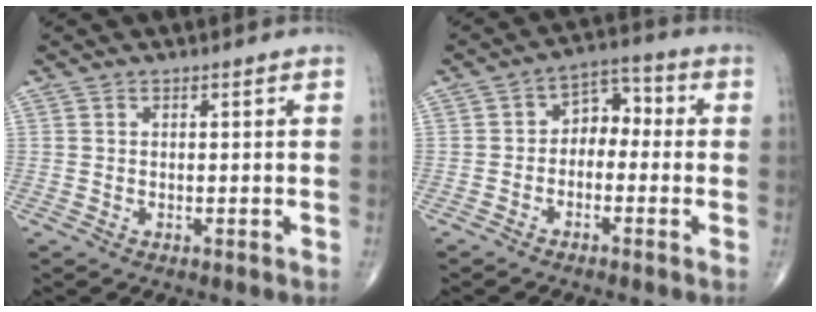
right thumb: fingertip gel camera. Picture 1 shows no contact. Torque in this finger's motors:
{"motor_torque": [-0.26, -0.03, 0.26, 0.13, 0.07]}